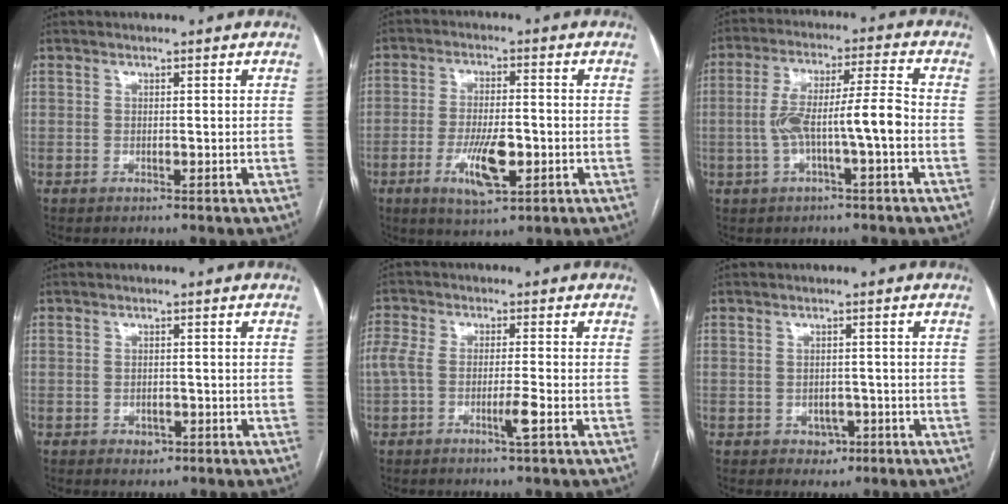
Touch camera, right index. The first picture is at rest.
{"total": 8.1, "force": [-2.8, 2.3, 7.2], "torque": [-0.138, -0.007, -0.042]}
{"total": 9.4, "force": [-2.2, 0.5, 9.2], "torque": [-0.177, 0.027, -0.037]}
{"total": 1.7, "force": [-0.9, 1.2, 0.8], "torque": [-0.009, 0.004, -0.007]}
{"total": 5.5, "force": [-2.0, 0.8, 5.0], "torque": [-0.122, 0.012, -0.038]}
{"total": 2.6, "force": [-1.3, 2.1, 1.0], "torque": [-0.004, 0.007, -0.011]}